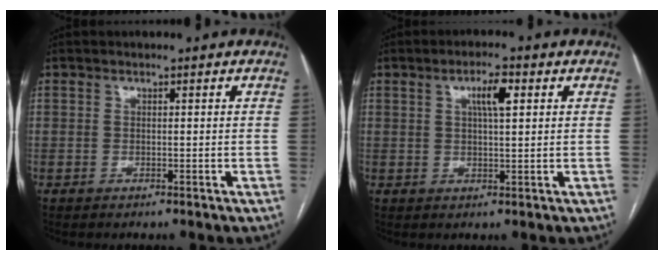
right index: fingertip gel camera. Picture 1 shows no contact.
{"total": 4.3, "force": [1.5, 0.8, 3.9], "torque": [-0.070, 0.005, 0.027]}